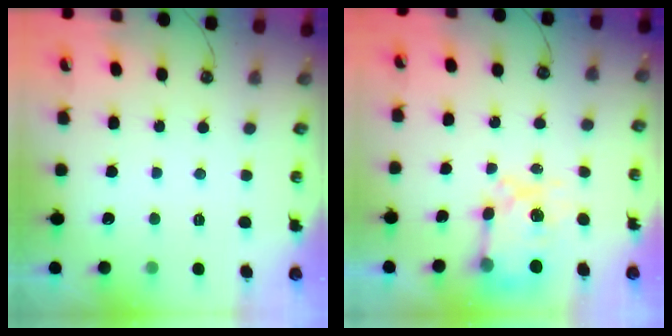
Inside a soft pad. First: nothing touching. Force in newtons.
{"total": 7.9, "press": 7.8, "slide": 0.7}